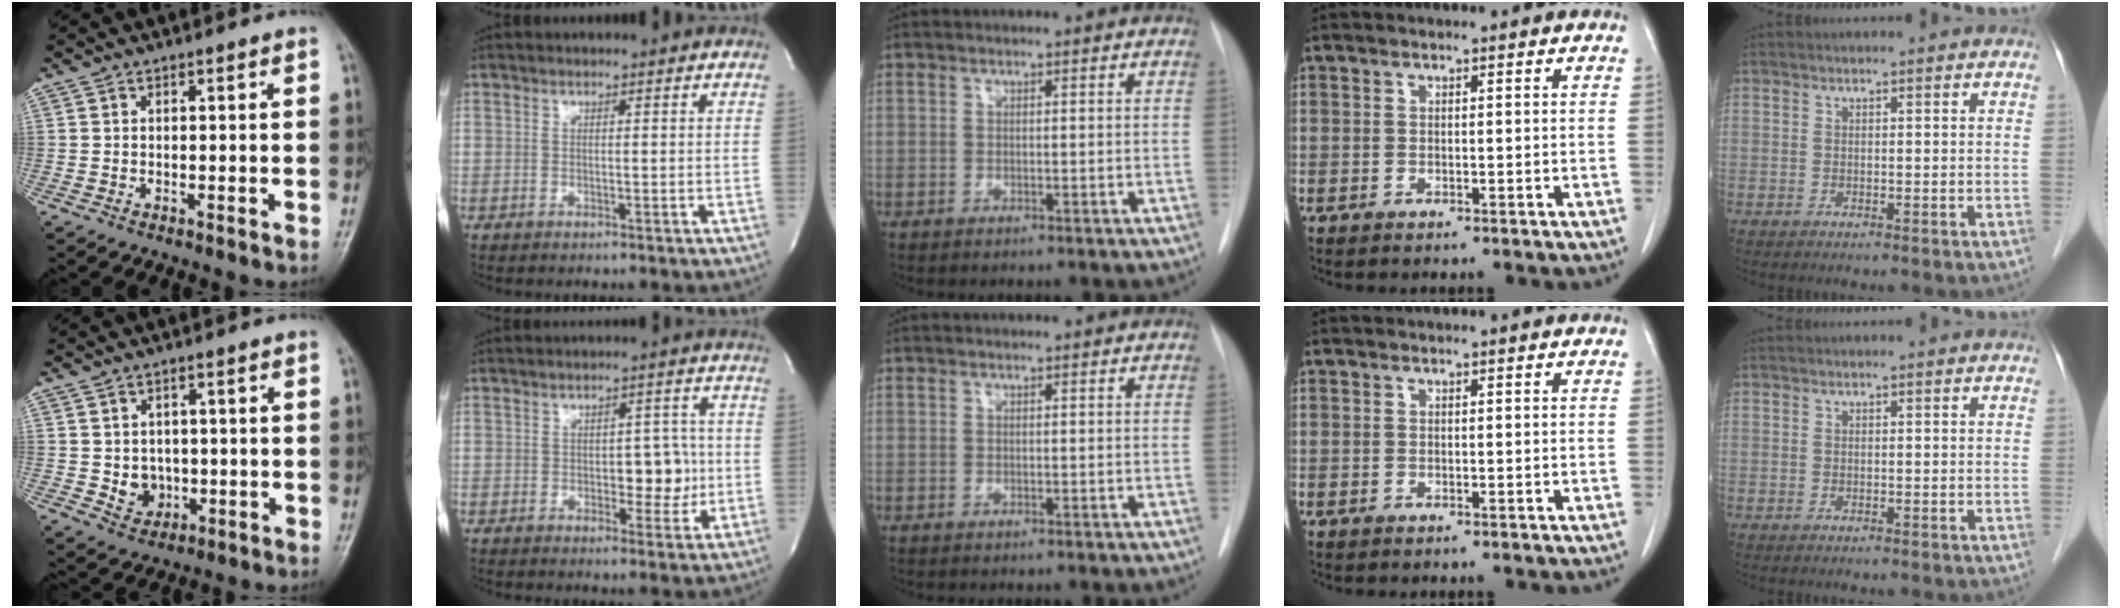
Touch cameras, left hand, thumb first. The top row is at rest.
{"thumb": {"total": 4.8, "force": [-0.4, 4.1, 2.3], "torque": [-0.015, 0.002, 0.003]}, "index": {"total": 5.2, "force": [-0.7, 2.9, 4.3], "torque": [-0.046, 0.006, -0.007]}}